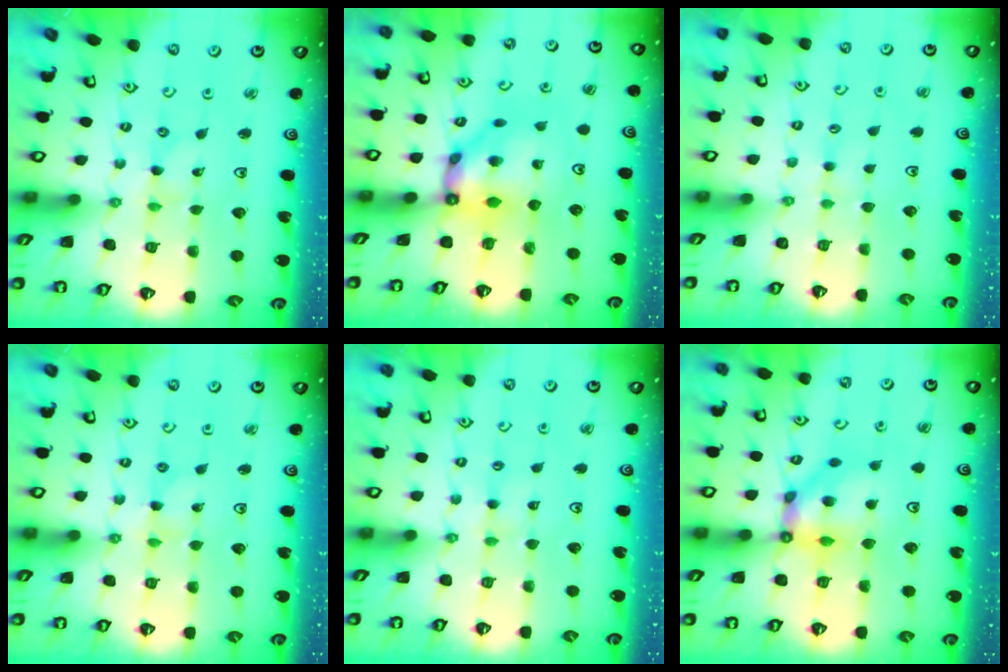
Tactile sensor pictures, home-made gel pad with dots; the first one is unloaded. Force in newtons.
{"total": 8.8, "press": 8.8, "slide": 0.9}
{"total": 1.9, "press": 1.9, "slide": 0.4}
{"total": 0.8, "press": 0.8, "slide": 0.1}
{"total": 2.3, "press": 2.3, "slide": 0.4}
{"total": 10.5, "press": 10.5, "slide": 0.9}